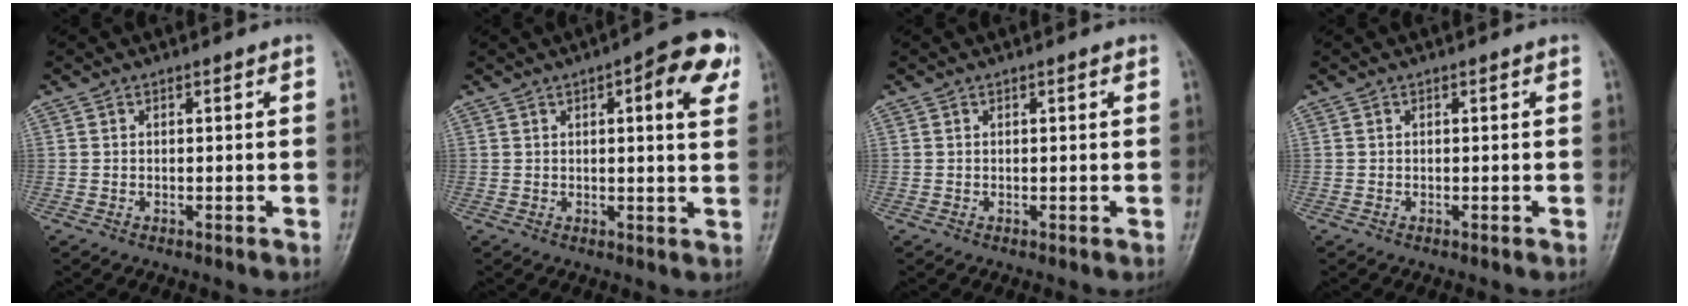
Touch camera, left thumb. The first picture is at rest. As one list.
[{"total": 9.5, "force": [3.8, 2.8, 8.3], "torque": [-0.086, 0.000, 0.040]}, {"total": 0.6, "force": [0.3, 0.3, 0.4], "torque": [-0.003, 0.000, 0.002]}, {"total": 0.0}]